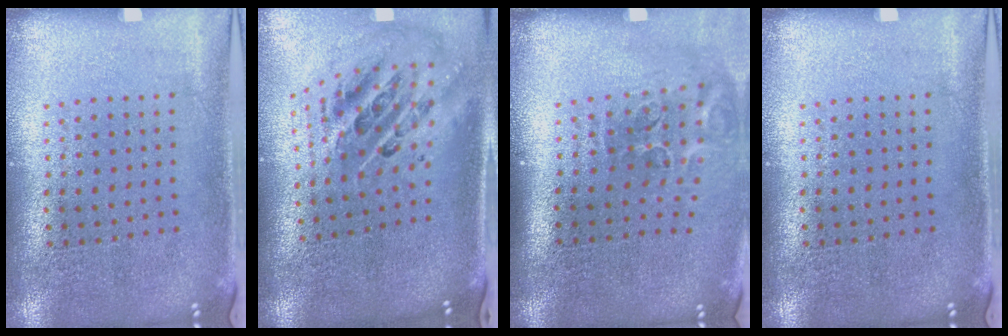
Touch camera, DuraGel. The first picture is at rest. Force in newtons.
{"total": 2.7, "press": 1.9, "slide": 1.9}
{"total": 2.0, "press": 1.2, "slide": 1.7}
{"total": 0.0}